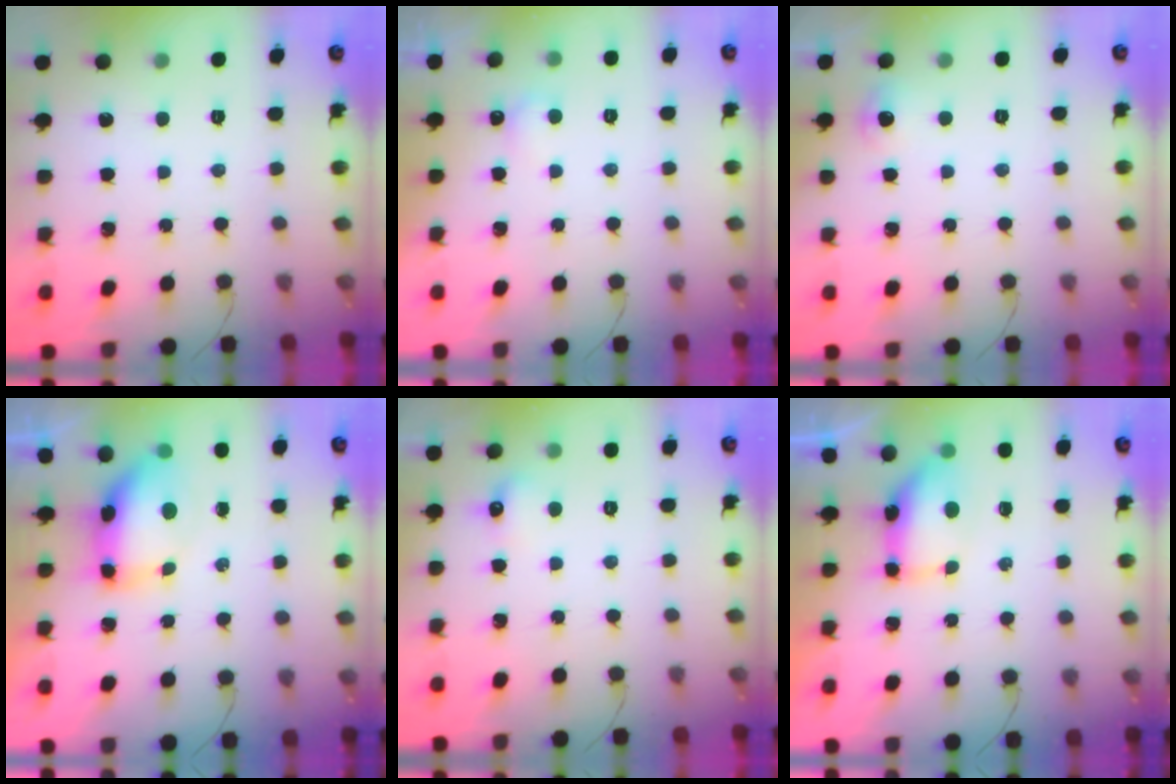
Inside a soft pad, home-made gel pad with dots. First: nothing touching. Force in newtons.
{"total": 2.5, "press": 2.4, "slide": 0.5}
{"total": 11.9, "press": 5.2, "slide": 10.7}
{"total": 8.6, "press": 8.4, "slide": 1.6}
{"total": 4.8, "press": 4.6, "slide": 1.3}
{"total": 12.5, "press": 9.3, "slide": 8.3}